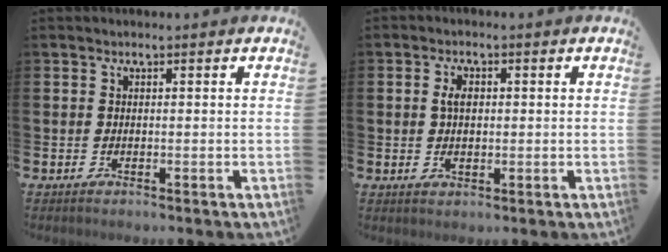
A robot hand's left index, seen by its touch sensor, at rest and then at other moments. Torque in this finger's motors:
{"motor_torque": [0.84, 0.11, 0.36, 0.09]}